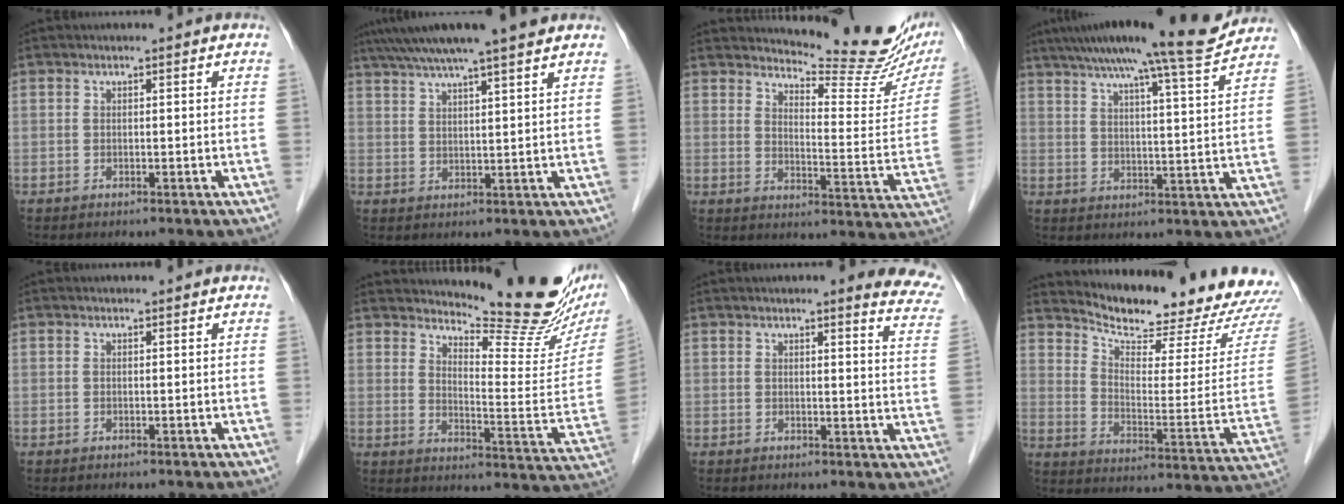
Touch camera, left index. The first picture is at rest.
{"total": 12.7, "force": [10.5, 0.0, 7.1], "torque": [-0.125, 0.034, 0.151]}
{"total": 16.9, "force": [15.5, 1.7, 6.5], "torque": [-0.089, -0.079, 0.184]}
{"total": 16.9, "force": [14.7, -0.6, 8.3], "torque": [-0.133, -0.004, 0.203]}
{"total": 0.0}
{"total": 18.3, "force": [16.4, 1.7, 8.0], "torque": [-0.115, -0.085, 0.208]}
{"total": 10.4, "force": [9.1, 1.2, 4.9], "torque": [-0.030, -0.033, 0.070]}
{"total": 21.1, "force": [20.2, 2.4, 5.5], "torque": [-0.089, -0.099, 0.256]}